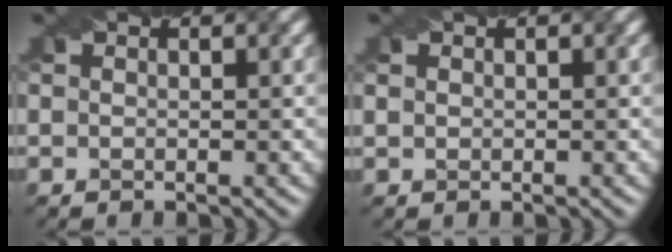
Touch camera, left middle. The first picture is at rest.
{"total": 0.8, "force": [0.5, 0.6, 0.3], "torque": [-0.007, 0.005, 0.004]}